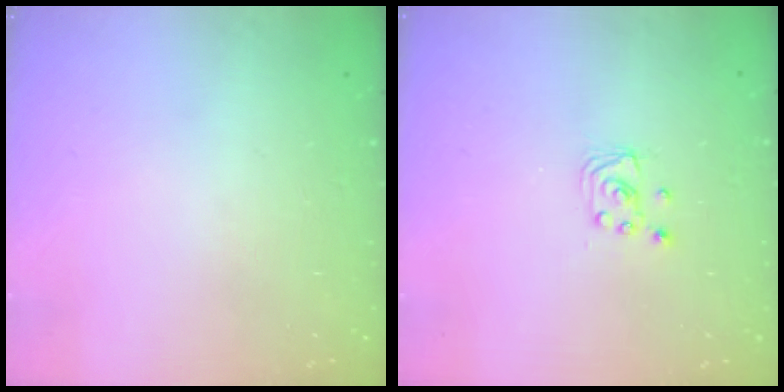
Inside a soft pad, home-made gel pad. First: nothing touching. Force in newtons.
{"total": 1.9, "press": 1.9, "slide": 0.1}